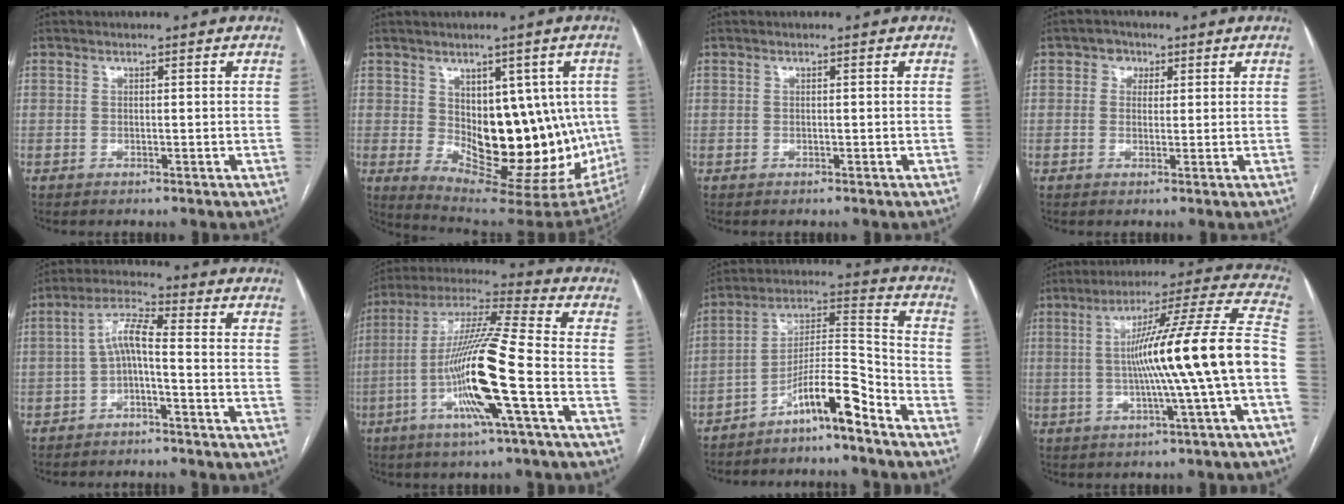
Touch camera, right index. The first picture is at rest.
{"total": 18.6, "force": [-0.3, 8.9, 16.3], "torque": [-0.202, -0.005, 0.026]}
{"total": 0.0}
{"total": 2.5, "force": [1.0, 2.2, 0.8], "torque": [-0.014, 0.005, 0.011]}
{"total": 5.7, "force": [-1.2, 0.9, 5.5], "torque": [-0.105, 0.026, -0.024]}
{"total": 16.5, "force": [-4.8, -0.6, 15.8], "torque": [-0.307, -0.005, -0.098]}
{"total": 10.1, "force": [-7.3, 0.3, 6.9], "torque": [-0.127, 0.021, -0.126]}
{"total": 17.3, "force": [-2.4, -1.3, 17.0], "torque": [-0.255, 0.020, -0.043]}